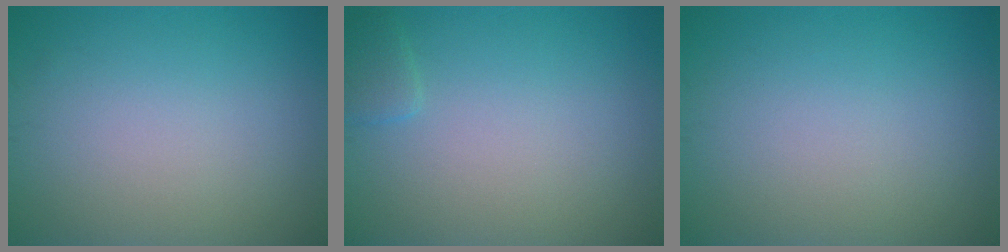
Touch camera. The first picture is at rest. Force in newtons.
{"total": 1.1, "press": 1.1, "slide": 0.1}
{"total": 0.0}